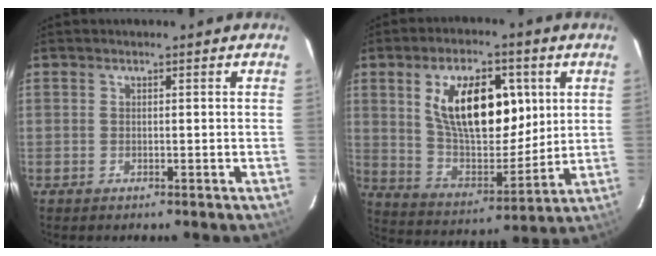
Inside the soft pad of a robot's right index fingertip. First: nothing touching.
{"total": 18.3, "force": [5.8, 9.3, 14.7], "torque": [-0.248, 0.007, 0.111]}